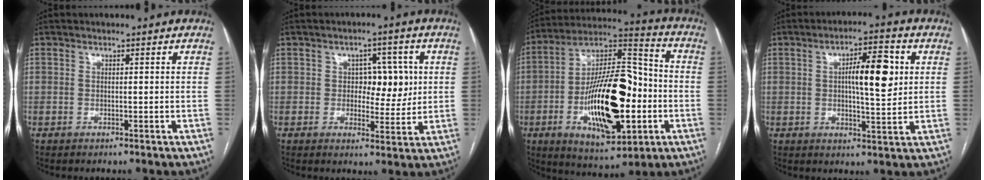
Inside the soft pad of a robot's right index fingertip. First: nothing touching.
{"total": 6.3, "force": [0.9, 3.8, 4.9], "torque": [-0.056, 0.012, 0.017]}
{"total": 22.2, "force": [-4.9, 7.6, 20.3], "torque": [-0.365, 0.011, -0.069]}
{"total": 9.0, "force": [1.7, 2.2, 8.5], "torque": [-0.135, 0.012, 0.028]}